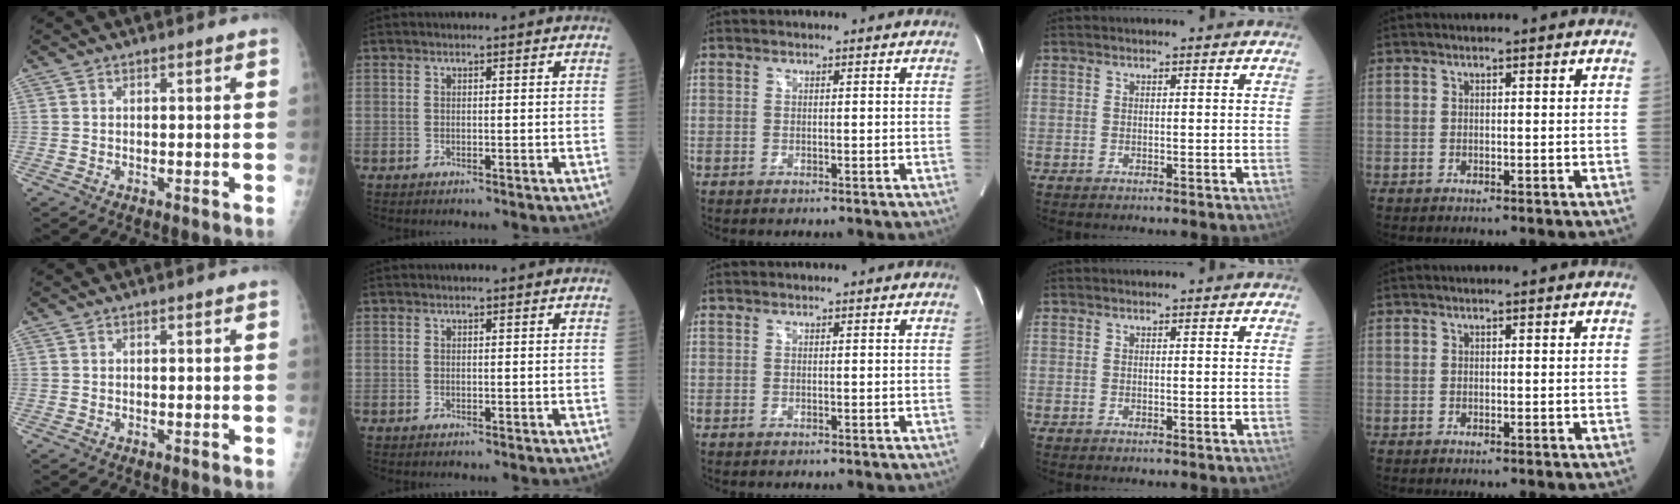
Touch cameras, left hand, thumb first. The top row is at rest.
{}